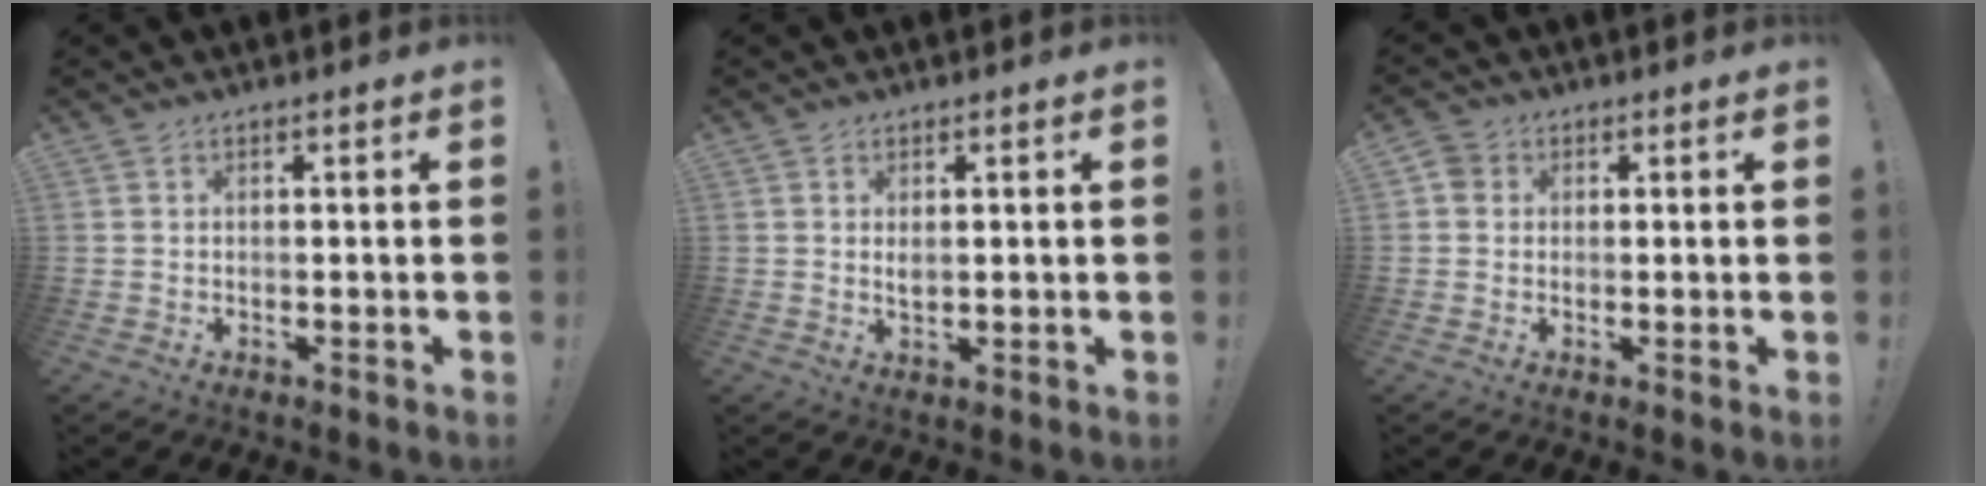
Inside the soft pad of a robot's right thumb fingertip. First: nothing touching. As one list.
[{"total": 1.7, "force": [0.8, 0.8, 1.3], "torque": [-0.012, -0.006, 0.011]}, {"total": 2.9, "force": [0.7, 2.6, 1.2], "torque": [-0.016, 0.005, 0.014]}]